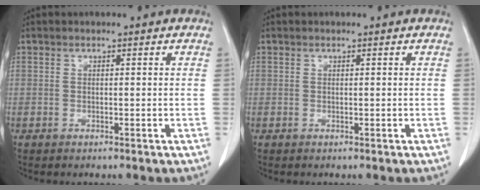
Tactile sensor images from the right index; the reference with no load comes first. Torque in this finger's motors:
{"motor_torque": [0.00, 0.00, 0.00, 0.00]}